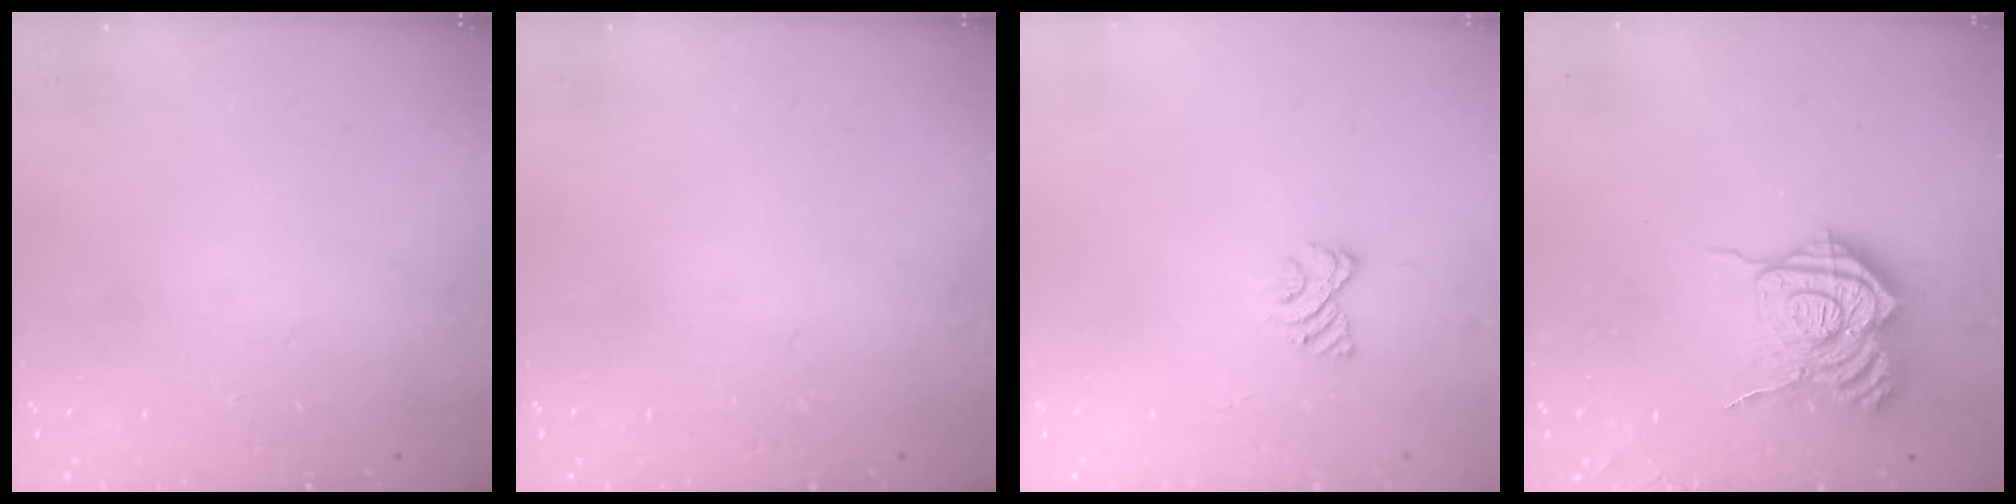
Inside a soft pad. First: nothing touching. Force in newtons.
{"total": 0.0}
{"total": 3.5, "press": 3.2, "slide": 1.2}
{"total": 15.7, "press": 15.6, "slide": 1.9}